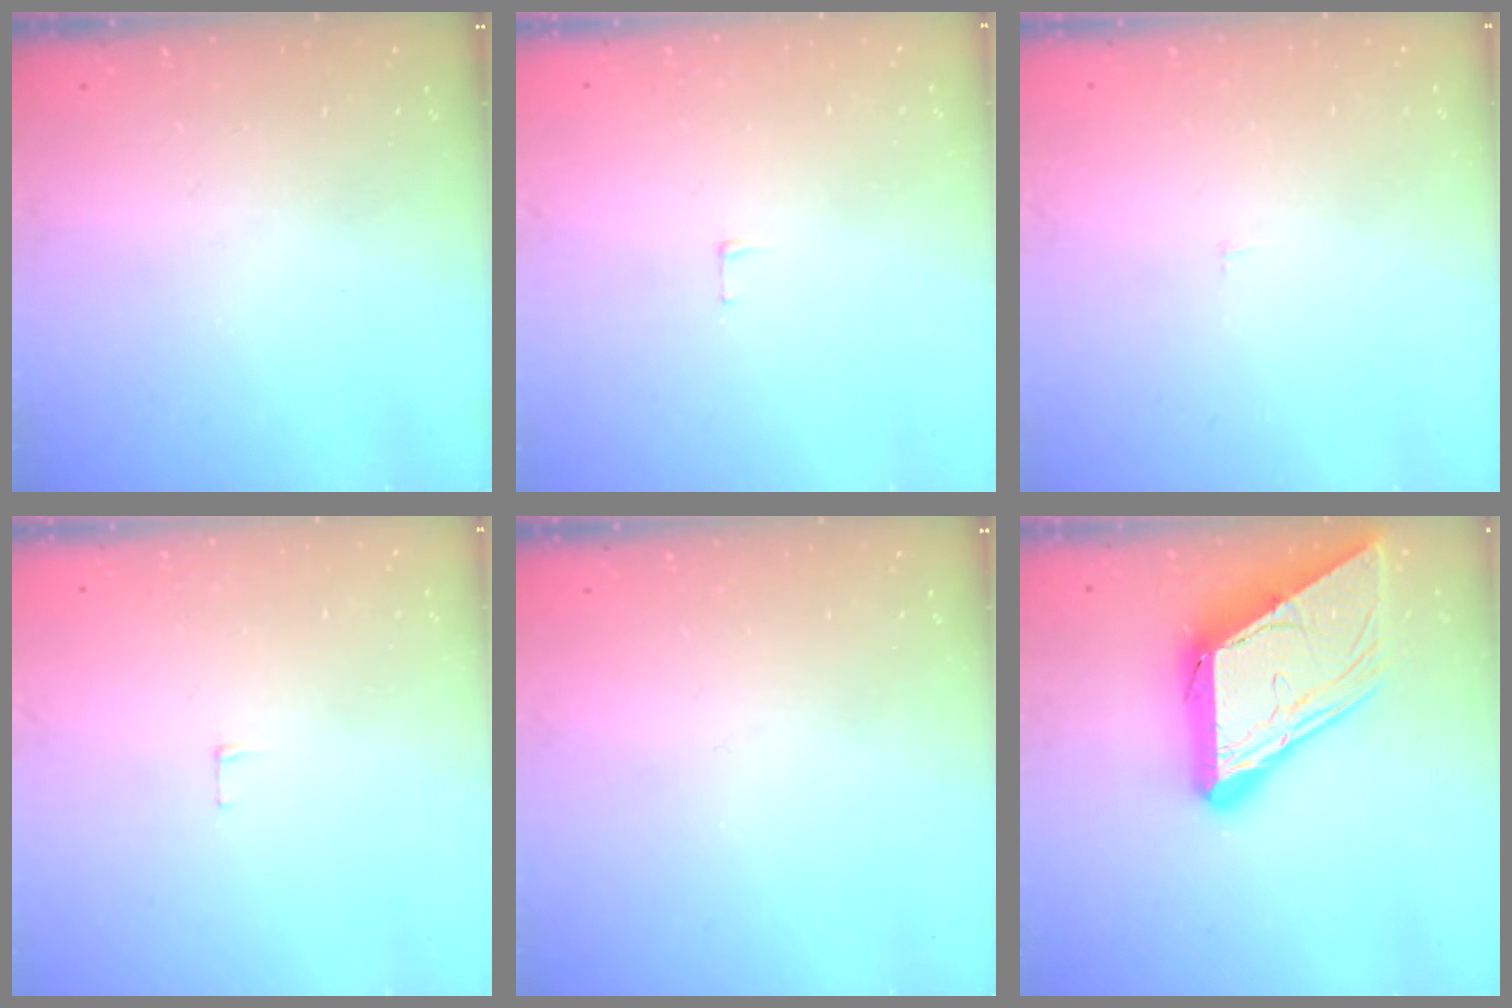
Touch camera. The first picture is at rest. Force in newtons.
{"total": 3.8, "press": 3.8, "slide": 0.3}
{"total": 1.6, "press": 1.6, "slide": 0.1}
{"total": 3.8, "press": 3.8, "slide": 0.3}
{"total": 0.0}
{"total": 17.5, "press": 17.4, "slide": 1.7}